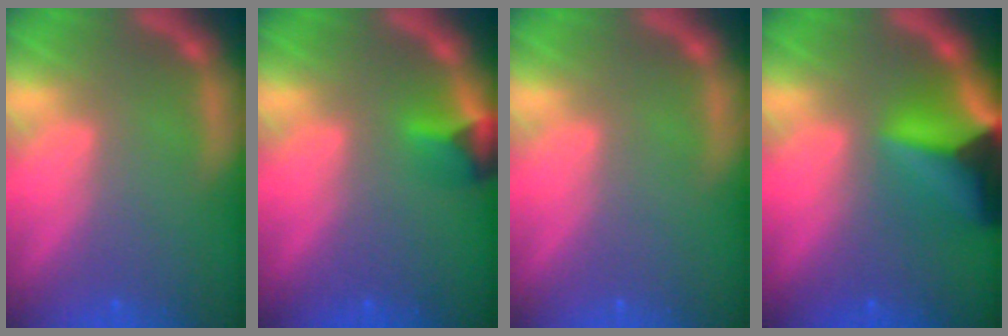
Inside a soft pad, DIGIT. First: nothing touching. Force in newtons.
{"total": 2.4}
{"total": 0.0}
{"total": 9.6}